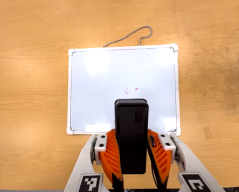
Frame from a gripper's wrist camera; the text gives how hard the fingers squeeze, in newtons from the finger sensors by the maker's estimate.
{"total": 7.9, "left": 6.7, "right": 9.2}